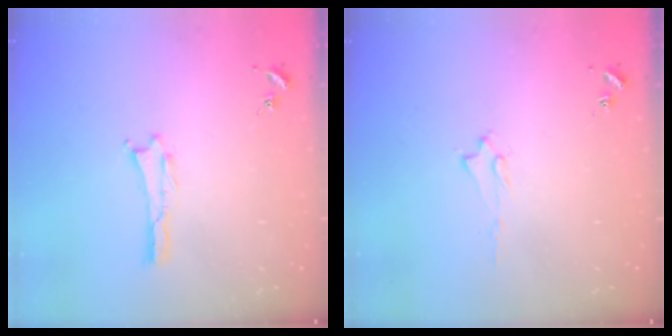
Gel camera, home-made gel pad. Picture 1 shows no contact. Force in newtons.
{"total": 1.7, "press": 1.6, "slide": 0.2}